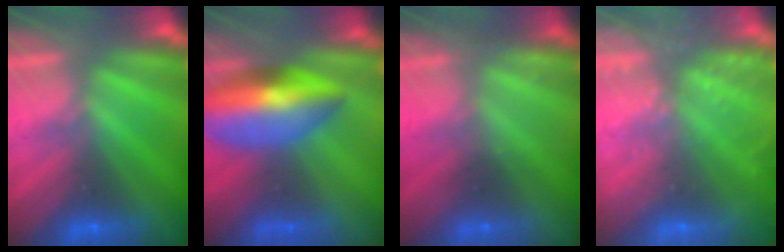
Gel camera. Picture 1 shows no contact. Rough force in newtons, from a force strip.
{"total": 7.6}
{"total": 2.3}
{"total": 6.8}